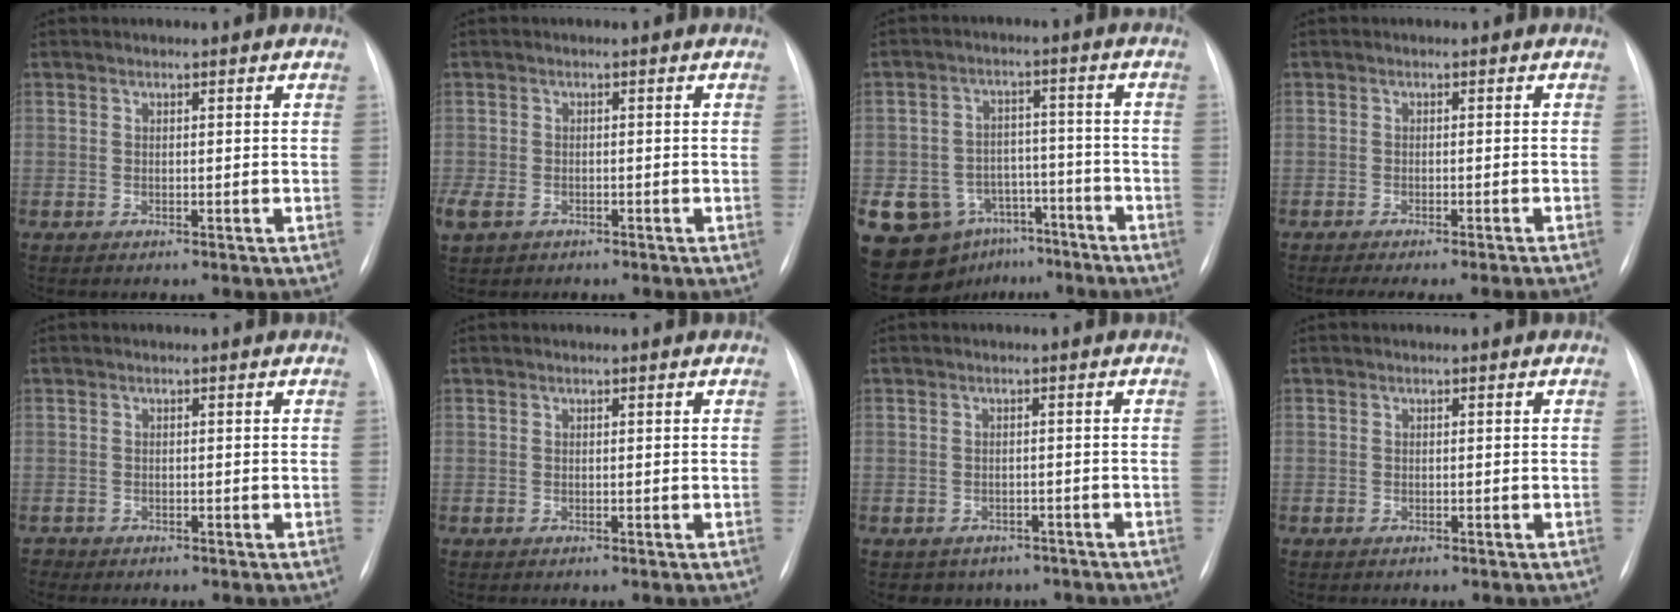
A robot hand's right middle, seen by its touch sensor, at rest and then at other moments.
{"total": 4.0, "force": [-2.3, 2.6, 2.1], "torque": [-0.043, -0.007, -0.036]}
{"total": 14.1, "force": [-7.9, 10.6, 4.9], "torque": [-0.096, 0.038, -0.111]}
{"total": 8.3, "force": [-7.3, -1.0, 3.7], "torque": [-0.024, -0.018, -0.093]}
{"total": 0.7, "force": [-0.6, 0.3, -0.2], "torque": [0.007, 0.000, -0.011]}
{"total": 0.0}
{"total": 4.7, "force": [-3.6, 3.0, 0.4], "torque": [-0.001, 0.014, -0.040]}
{"total": 0.0}